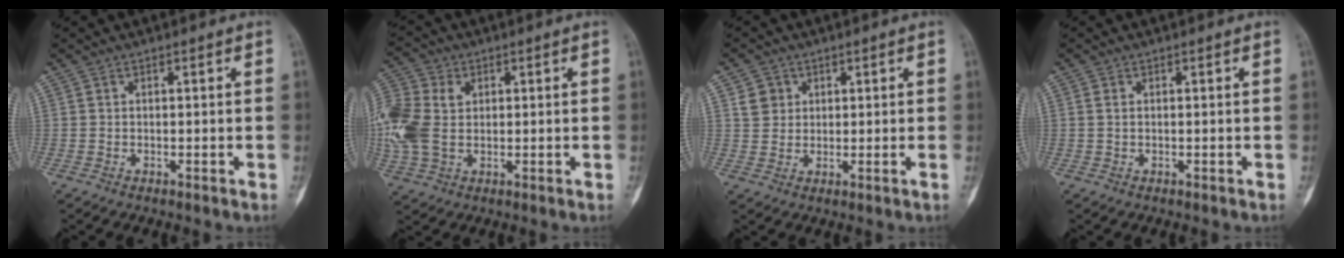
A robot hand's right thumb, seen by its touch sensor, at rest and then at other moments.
{"total": 13.7, "force": [1.4, 10.0, 9.3], "torque": [-0.235, 0.009, 0.028]}
{"total": 3.5, "force": [1.5, 3.1, 0.6], "torque": [0.004, -0.003, 0.025]}
{"total": 0.9, "force": [0.2, 0.6, 0.6], "torque": [-0.011, 0.001, 0.004]}